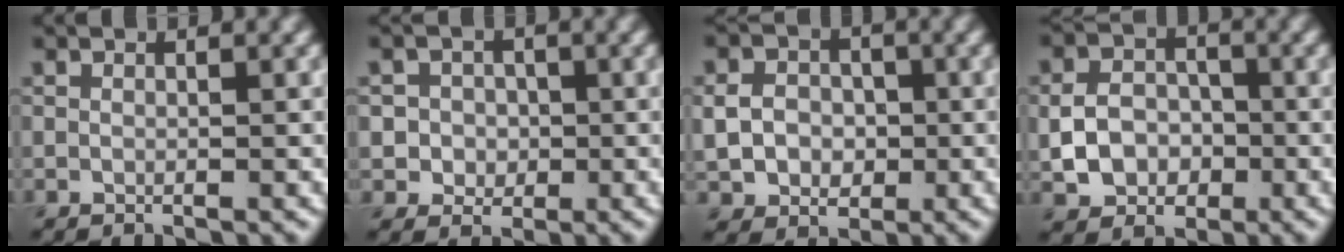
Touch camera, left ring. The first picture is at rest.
{"total": 3.3, "force": [-0.1, 3.2, 0.8], "torque": [-0.001, 0.008, -0.001]}
{"total": 4.2, "force": [-0.2, 3.6, 2.1], "torque": [-0.041, -0.002, -0.010]}
{"total": 4.3, "force": [-1.0, 3.5, 2.3], "torque": [-0.040, 0.002, -0.020]}